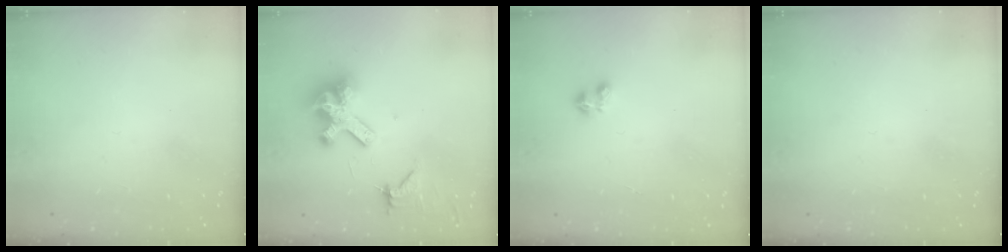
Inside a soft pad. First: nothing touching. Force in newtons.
{"total": 11.6, "press": 11.5, "slide": 1.4}
{"total": 2.0, "press": 2.0, "slide": 0.4}
{"total": 0.7, "press": 0.6, "slide": 0.3}